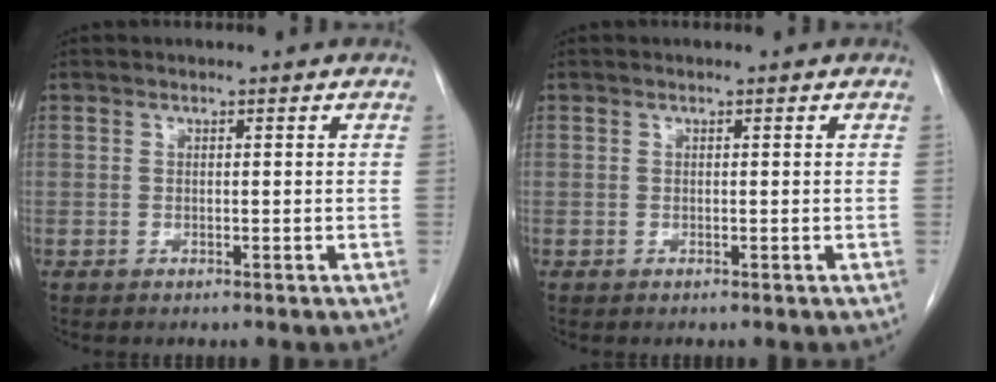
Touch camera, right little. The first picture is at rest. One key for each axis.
{"total": 0.0}